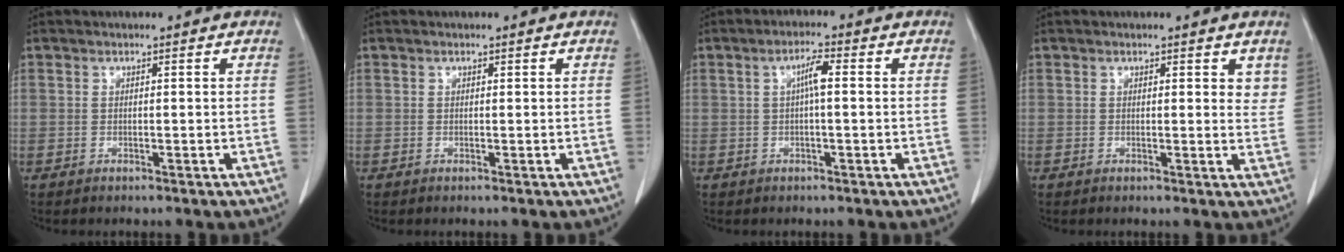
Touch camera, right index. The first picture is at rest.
{"total": 0.0}
{"total": 3.2, "force": [0.4, 0.4, 3.2], "torque": [-0.058, 0.006, 0.007]}
{"total": 2.3, "force": [1.6, 1.1, 1.3], "torque": [-0.003, -0.008, 0.013]}